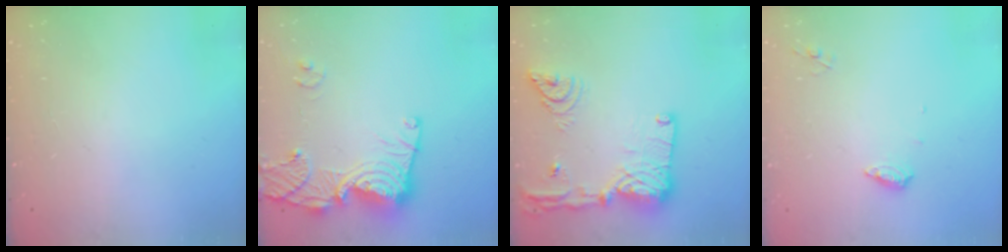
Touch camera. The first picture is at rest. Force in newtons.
{"total": 14.9, "press": 14.8, "slide": 1.7}
{"total": 20.1, "press": 19.9, "slide": 3.0}
{"total": 6.3, "press": 6.2, "slide": 0.6}